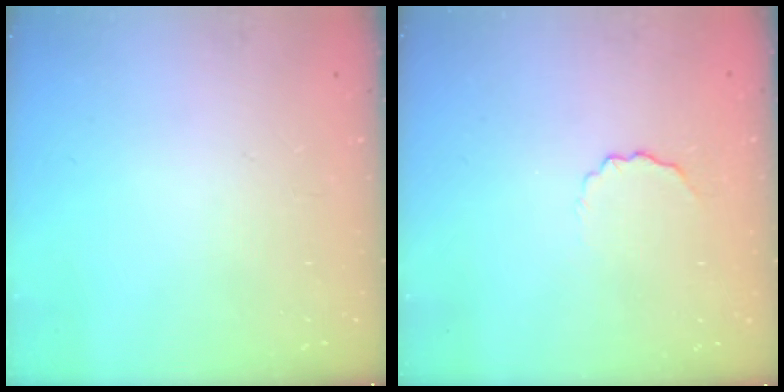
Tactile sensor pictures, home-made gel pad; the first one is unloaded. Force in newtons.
{"total": 3.7, "press": 3.6, "slide": 0.8}